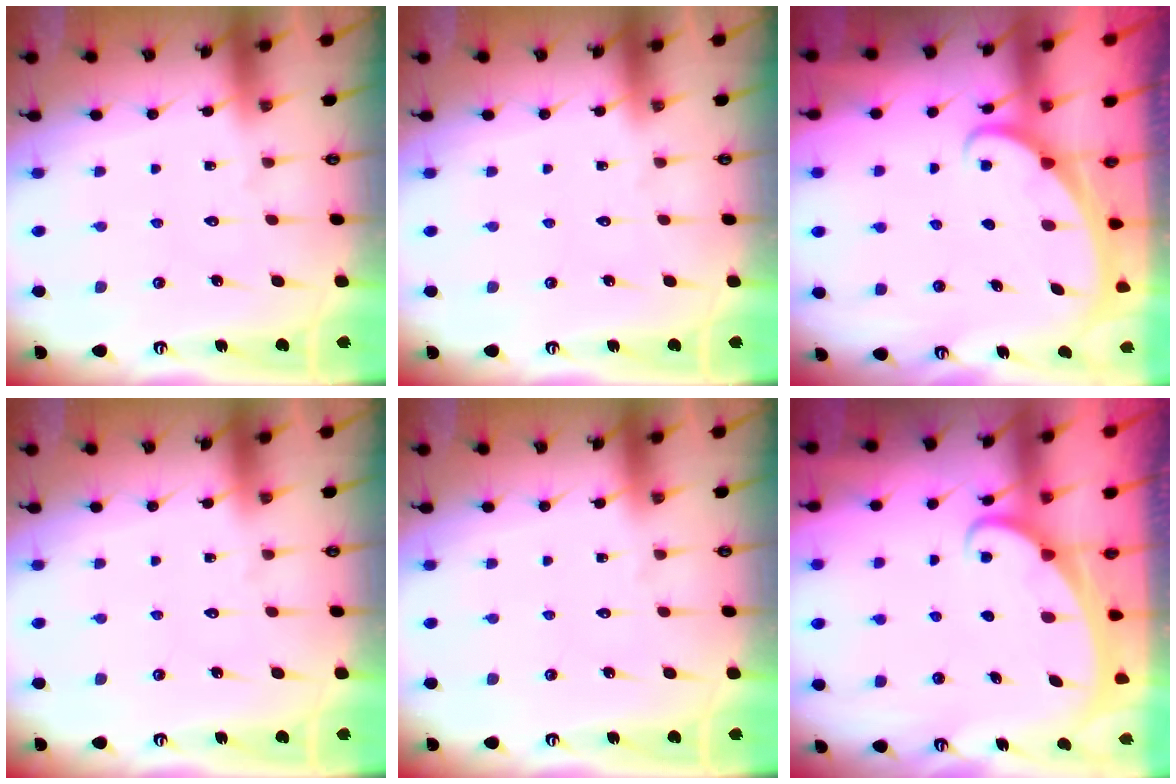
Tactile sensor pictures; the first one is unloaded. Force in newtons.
{"total": 0.0}
{"total": 1.5, "press": 1.5, "slide": 0.1}
{"total": 0.0}
{"total": 0.0}
{"total": 1.8, "press": 1.8, "slide": 0.2}